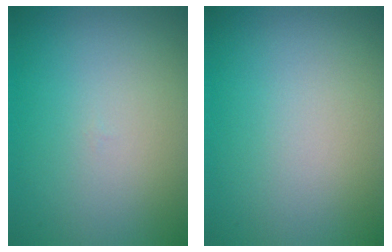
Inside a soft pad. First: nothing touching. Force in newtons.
{"total": 0.0}